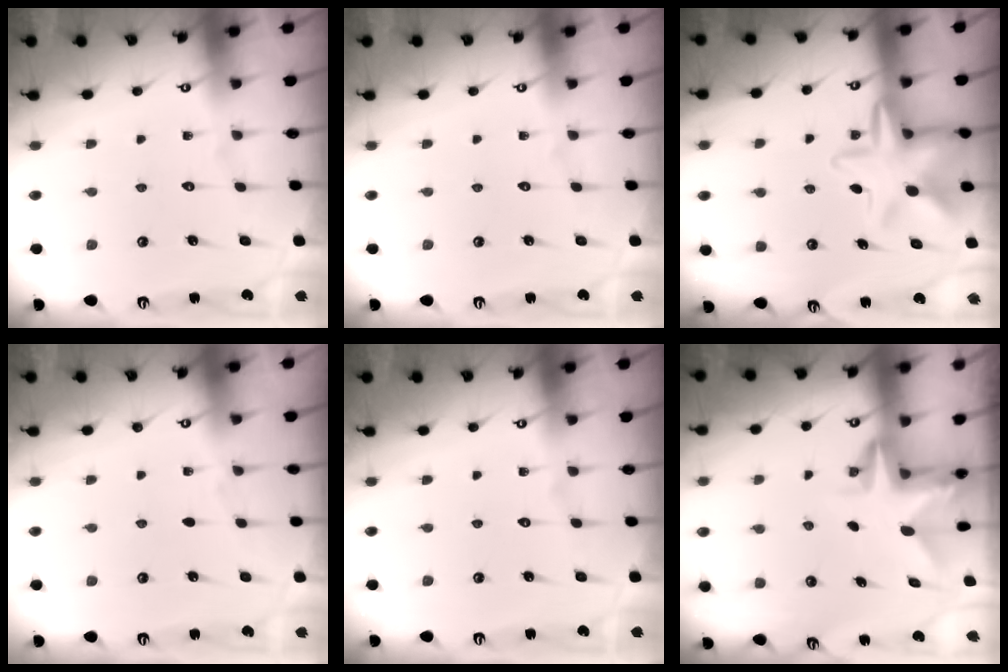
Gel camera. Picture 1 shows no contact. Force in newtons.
{"total": 0.0}
{"total": 10.7, "press": 10.5, "slide": 1.8}
{"total": 3.6, "press": 2.9, "slide": 2.1}
{"total": 0.0}
{"total": 3.2, "press": 3.2, "slide": 0.2}